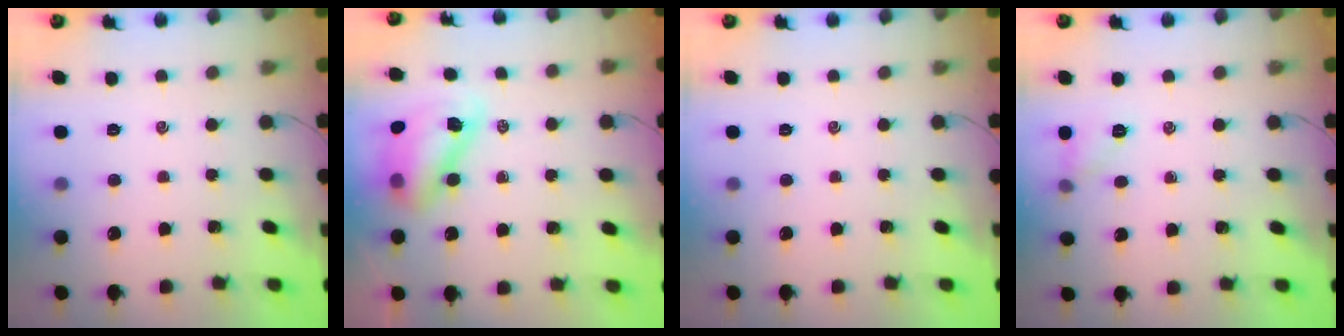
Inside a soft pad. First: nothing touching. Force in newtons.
{"total": 9.2, "press": 9.0, "slide": 2.1}
{"total": 0.0}
{"total": 5.5, "press": 5.3, "slide": 1.1}